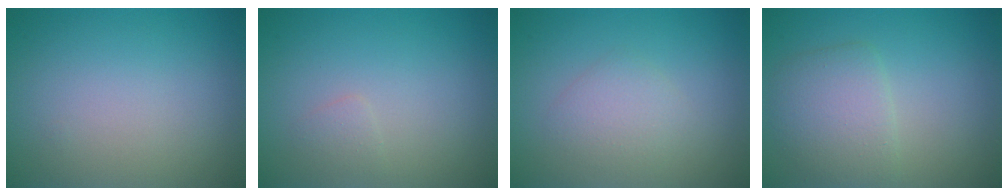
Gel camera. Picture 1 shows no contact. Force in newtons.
{"total": 0.8, "press": 0.8, "slide": 0.1}
{"total": 2.1, "press": 2.1, "slide": 0.1}
{"total": 3.7, "press": 3.6, "slide": 0.1}